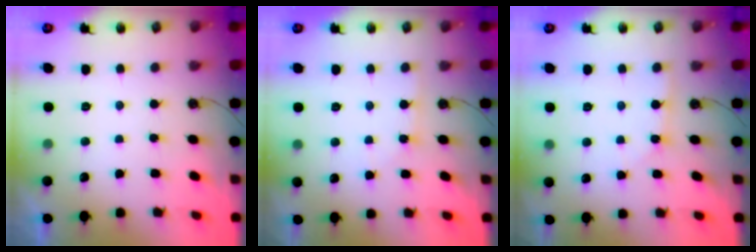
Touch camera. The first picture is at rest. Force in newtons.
{"total": 2.8, "press": 2.7, "slide": 0.4}
{"total": 1.8, "press": 1.8, "slide": 0.2}